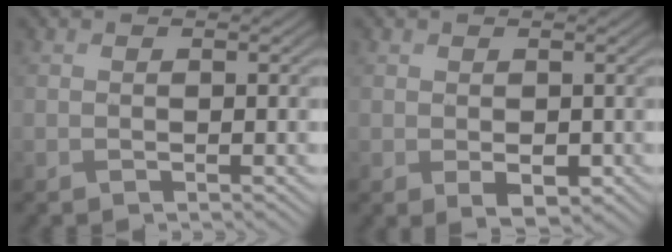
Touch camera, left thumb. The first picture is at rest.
{"total": 2.3, "force": [-0.4, 1.5, 1.7], "torque": [-0.033, -0.010, -0.002]}